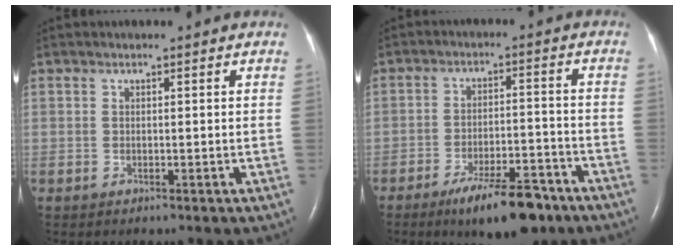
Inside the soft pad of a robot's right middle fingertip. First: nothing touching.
{"total": 10.6, "force": [-7.5, 2.6, 7.0], "torque": [-0.108, -0.007, -0.117]}